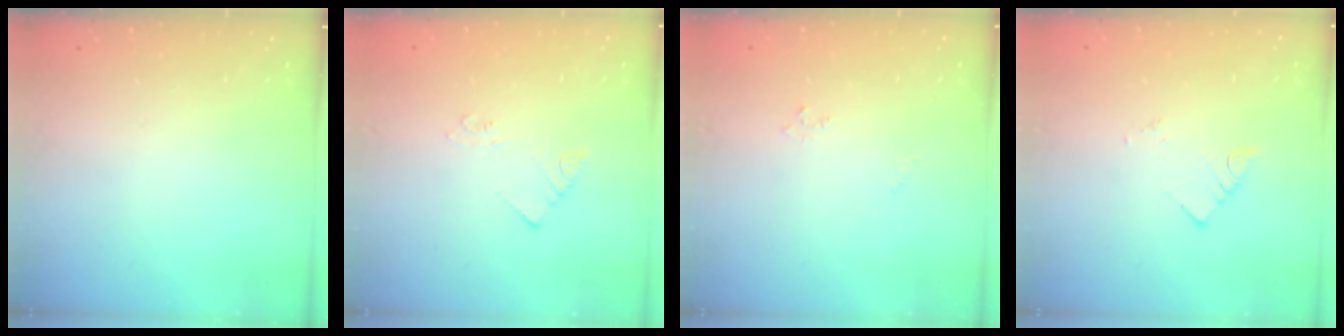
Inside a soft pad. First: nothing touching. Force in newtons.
{"total": 1.9, "press": 1.9, "slide": 0.1}
{"total": 2.3, "press": 2.3, "slide": 0.2}
{"total": 3.7, "press": 3.6, "slide": 0.5}